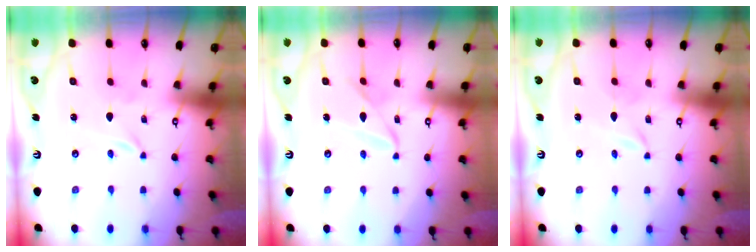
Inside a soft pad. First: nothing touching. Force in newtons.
{"total": 9.0, "press": 9.0, "slide": 0.4}
{"total": 1.2, "press": 1.2, "slide": 0.1}